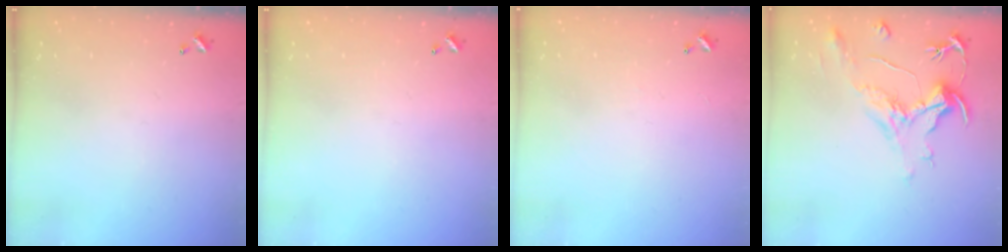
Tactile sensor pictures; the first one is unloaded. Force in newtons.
{"total": 0.0}
{"total": 0.6, "press": 0.2, "slide": 0.6}
{"total": 2.0, "press": 1.5, "slide": 1.3}